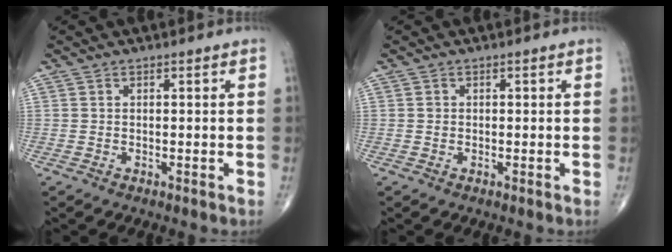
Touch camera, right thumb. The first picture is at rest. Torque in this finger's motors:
{"motor_torque": [-0.03, 0.22, 0.12, 0.02, -0.02]}